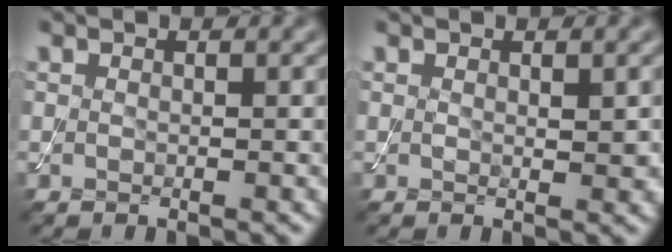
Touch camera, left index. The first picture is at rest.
{"total": 1.1, "force": [0.3, 0.5, 0.9], "torque": [-0.012, -0.004, 0.006]}